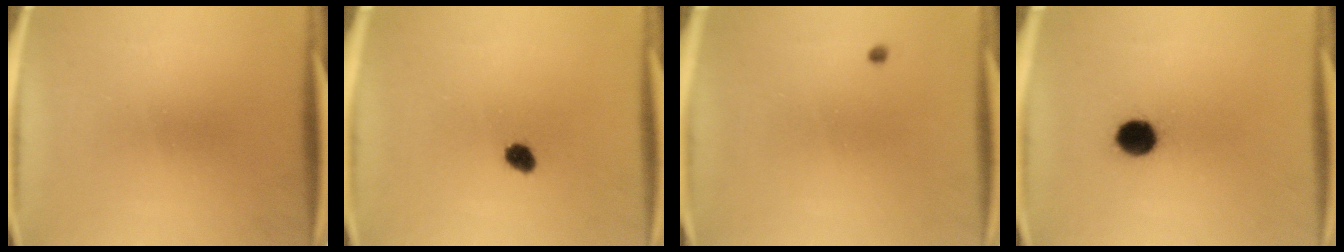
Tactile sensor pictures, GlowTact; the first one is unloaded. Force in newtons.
{"total": 2.8}
{"total": 0.5}
{"total": 7.0}